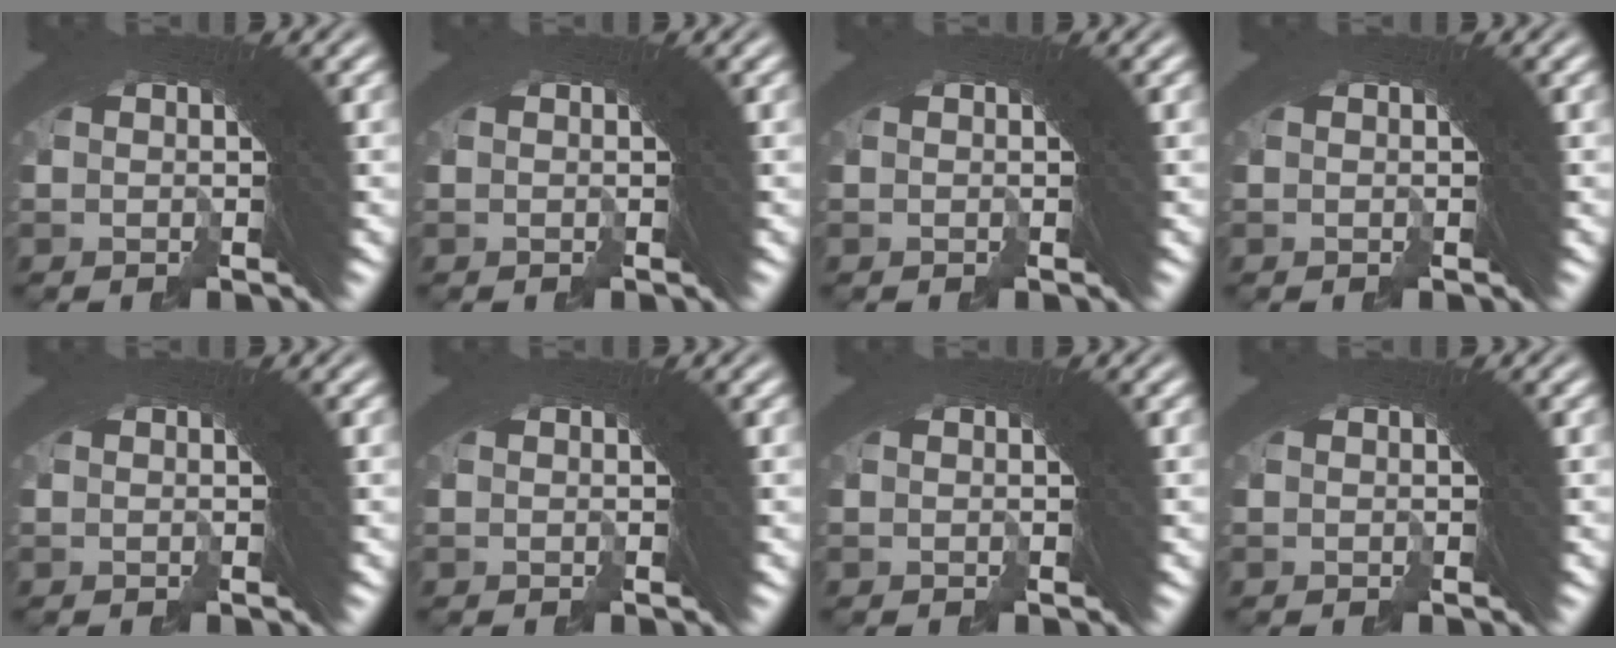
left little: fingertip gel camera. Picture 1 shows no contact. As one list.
[{"total": 0.0}, {"total": 0.0}, {"total": 0.0}, {"total": 0.0}, {"total": 0.0}, {"total": 0.0}, {"total": 0.0}]